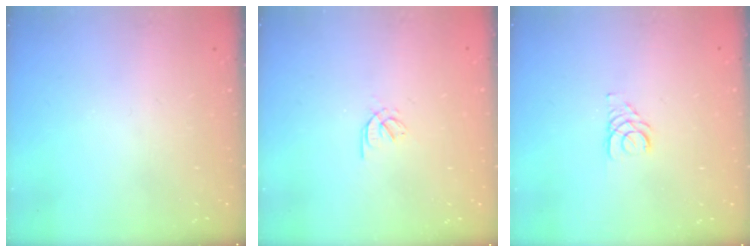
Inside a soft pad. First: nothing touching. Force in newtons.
{"total": 2.0, "press": 1.9, "slide": 0.6}
{"total": 2.9, "press": 2.9, "slide": 0.3}